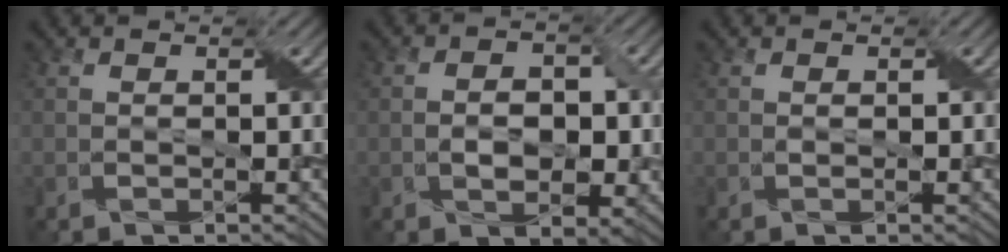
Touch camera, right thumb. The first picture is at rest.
{"total": 4.7, "force": [-0.7, 3.2, 3.5], "torque": [-0.046, -0.001, -0.010]}
{"total": 0.5, "force": [0.1, 0.1, 0.5], "torque": [-0.010, 0.001, 0.002]}